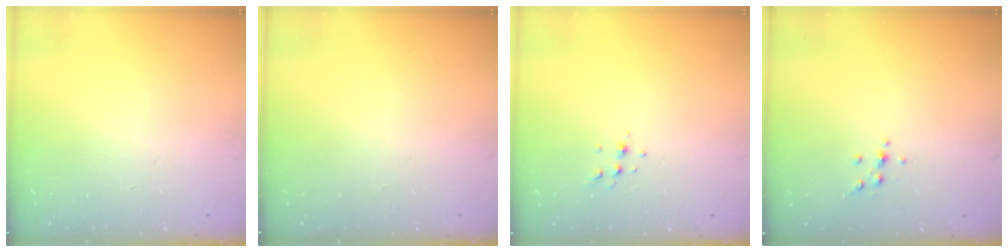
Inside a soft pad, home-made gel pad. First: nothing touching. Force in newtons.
{"total": 0.0}
{"total": 4.3, "press": 4.2, "slide": 0.9}
{"total": 3.6, "press": 3.5, "slide": 0.9}